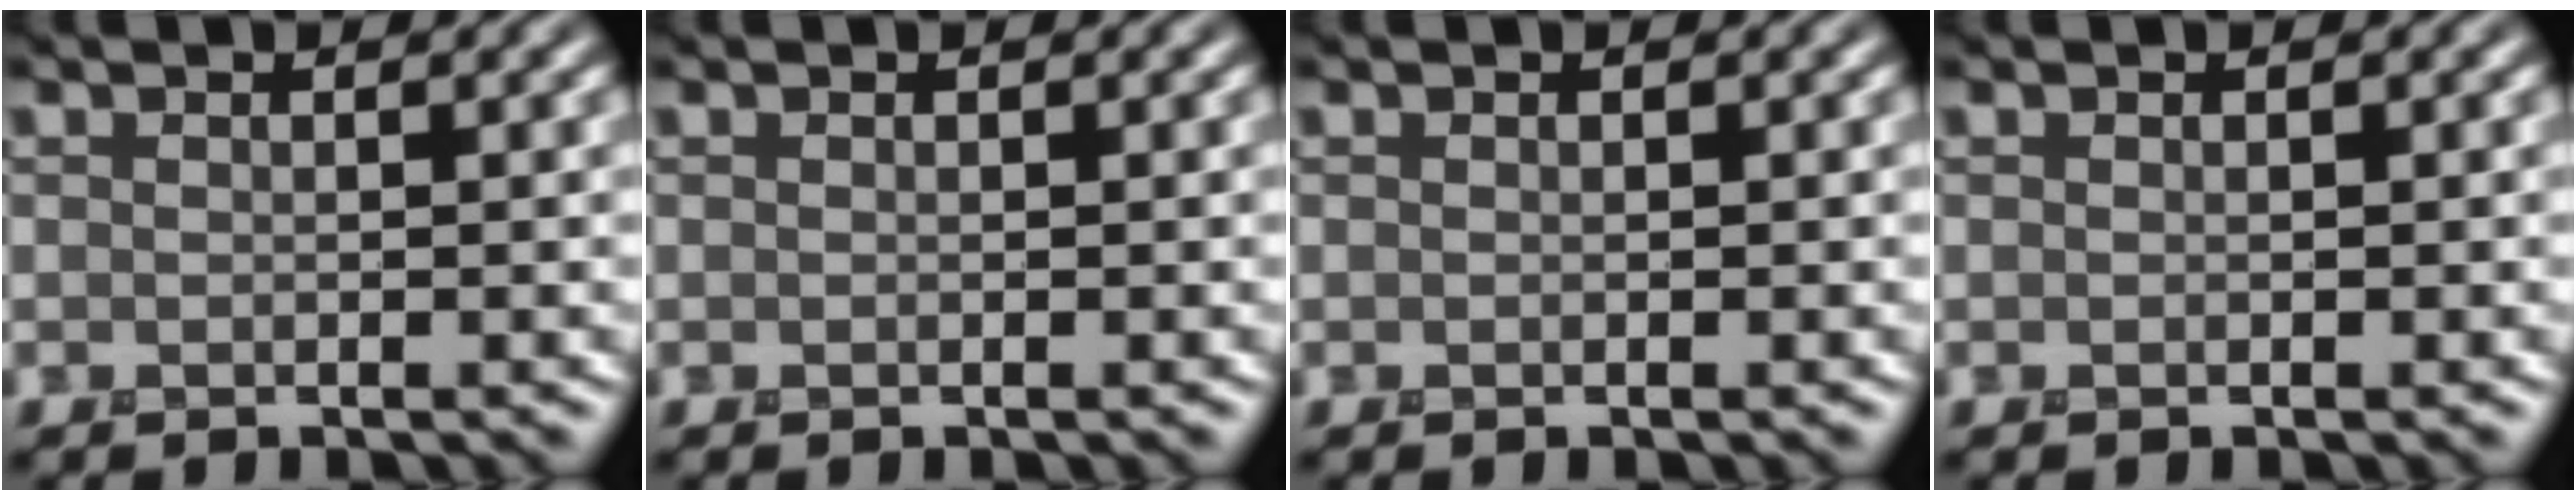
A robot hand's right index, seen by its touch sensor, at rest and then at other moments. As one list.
[{"total": 0.0}, {"total": 0.0}, {"total": 0.0}]